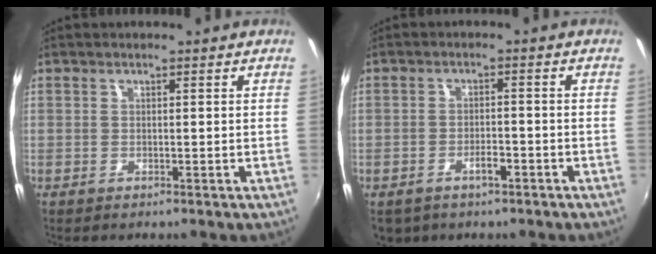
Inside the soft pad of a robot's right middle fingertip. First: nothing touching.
{"total": 4.6, "force": [-2.6, 2.7, 2.7], "torque": [-0.053, 0.001, -0.033]}